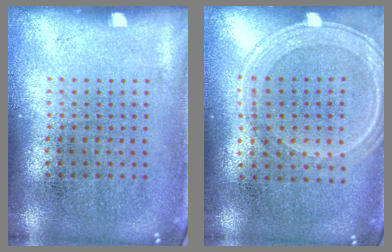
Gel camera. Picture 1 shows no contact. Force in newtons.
{"total": 1.2, "press": 1.1, "slide": 0.3}